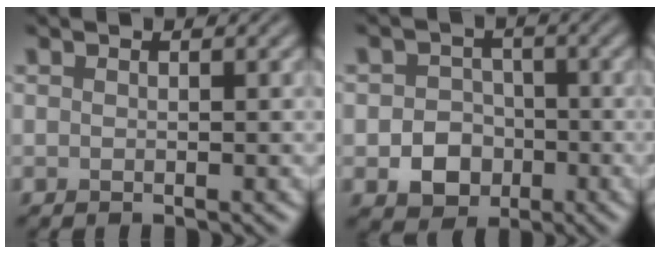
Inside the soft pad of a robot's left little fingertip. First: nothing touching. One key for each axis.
{"total": 4.2, "fx": -1.3, "fy": 3.5, "fz": 1.9, "tx": -0.010, "ty": -0.002, "tz": -0.032}